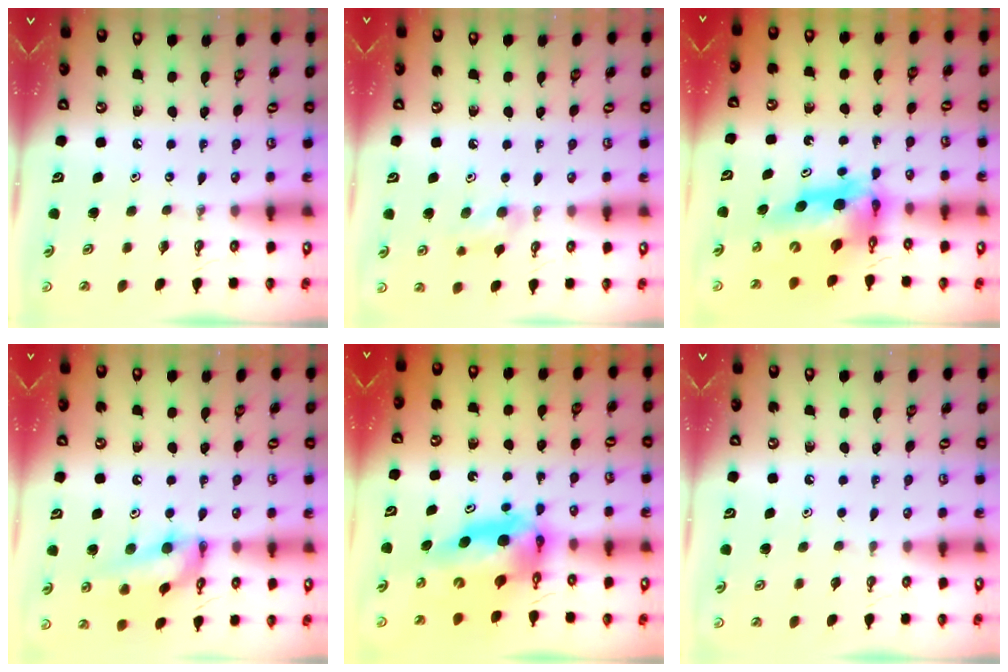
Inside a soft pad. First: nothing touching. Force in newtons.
{"total": 6.5, "press": 6.4, "slide": 1.4}
{"total": 12.2, "press": 12.2, "slide": 1.1}
{"total": 14.0, "press": 13.9, "slide": 0.8}
{"total": 12.1, "press": 12.1, "slide": 1.2}
{"total": 0.9, "press": 0.1, "slide": 0.9}